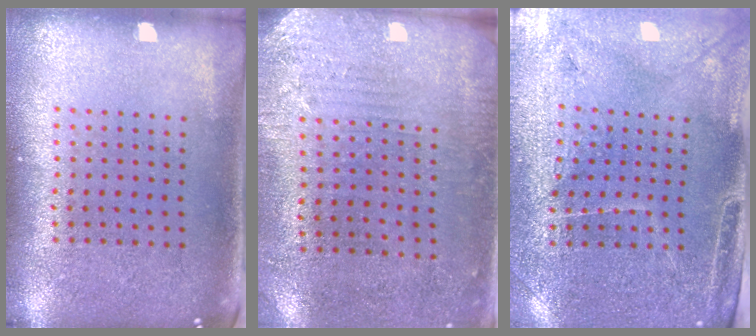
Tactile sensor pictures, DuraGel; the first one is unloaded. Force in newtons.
{"total": 2.8, "press": 2.3, "slide": 1.5}
{"total": 3.2, "press": 2.9, "slide": 1.2}